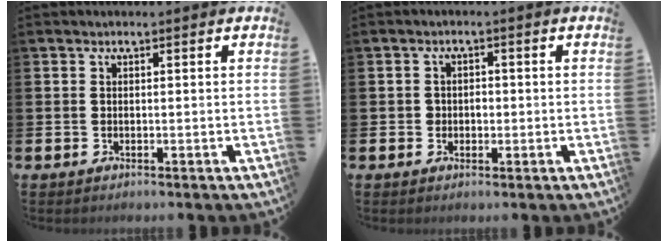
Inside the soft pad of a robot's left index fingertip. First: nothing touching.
{"total": 1.5, "force": [-0.1, 1.4, 0.6], "torque": [-0.005, 0.005, -0.007]}